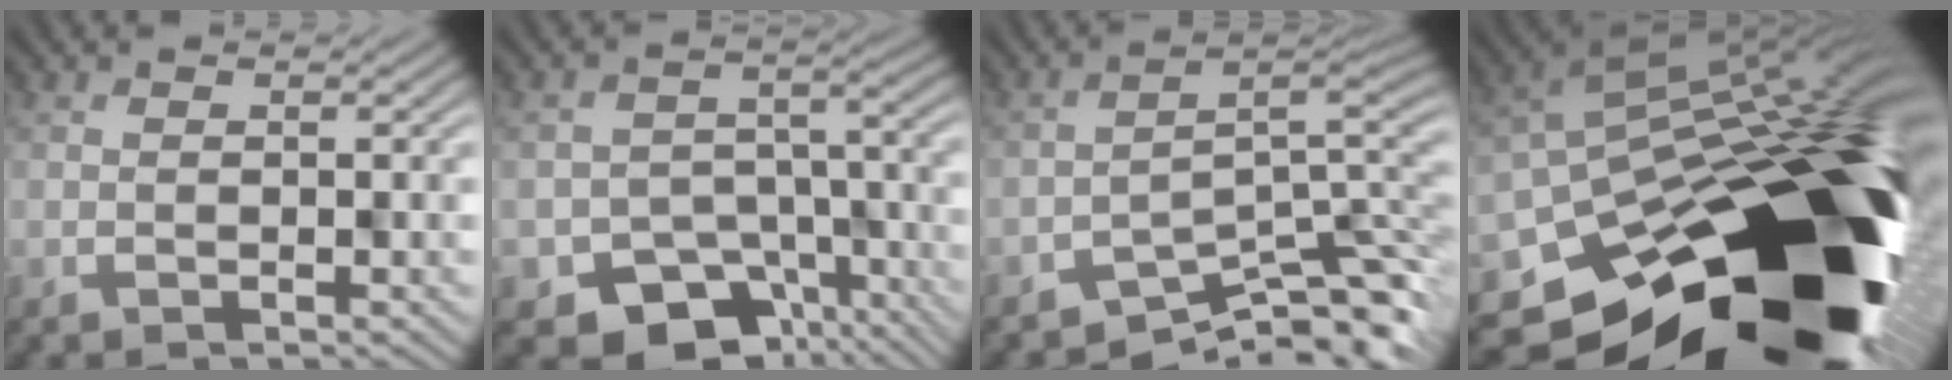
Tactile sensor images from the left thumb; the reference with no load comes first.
{"total": 10.5, "force": [-6.5, 6.8, 4.7], "torque": [-0.068, -0.031, -0.085]}
{"total": 7.6, "force": [-5.0, 2.1, 5.3], "torque": [-0.071, -0.010, -0.081]}
{"total": 19.8, "force": [-9.8, 11.6, 12.8], "torque": [-0.172, -0.039, -0.127]}